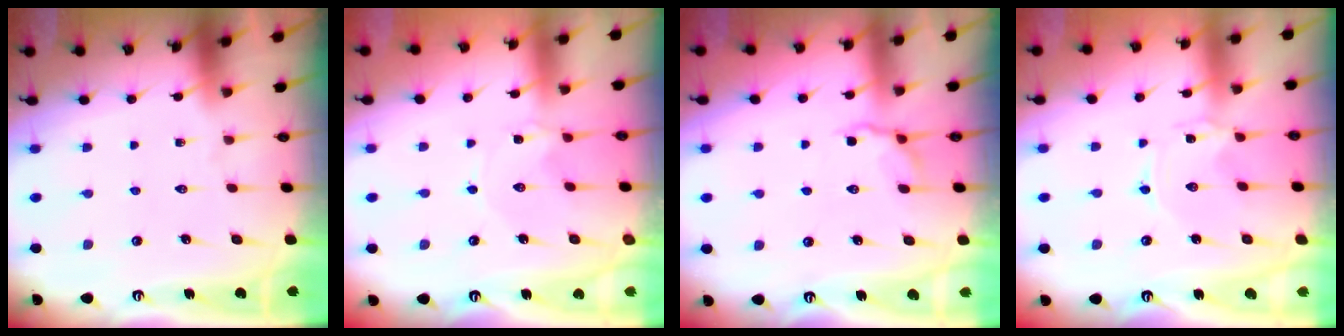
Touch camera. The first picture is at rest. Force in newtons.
{"total": 0.5, "press": 0.5, "slide": 0.2}
{"total": 3.8, "press": 3.5, "slide": 1.4}
{"total": 0.0}